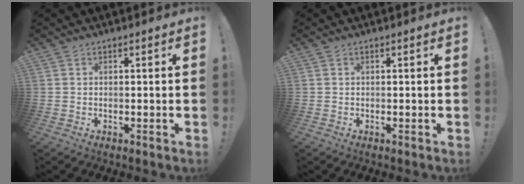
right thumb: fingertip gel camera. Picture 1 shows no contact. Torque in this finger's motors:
{"motor_torque": [0.04, 0.04, 0.03, -0.08, -0.03]}